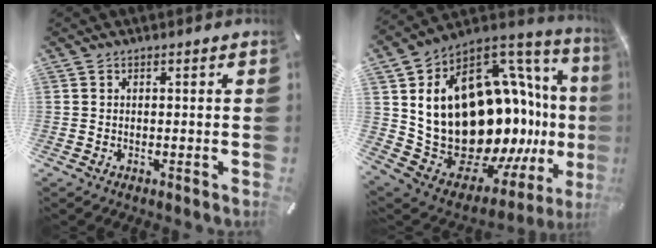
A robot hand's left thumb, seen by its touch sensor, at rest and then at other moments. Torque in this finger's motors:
{"motor_torque": [2.51, 2.50, 2.77, 0.00, 0.98]}